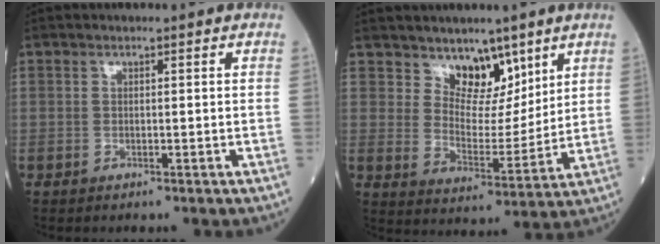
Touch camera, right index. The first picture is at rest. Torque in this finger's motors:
{"motor_torque": [0.42, 0.43, 0.05, 0.03]}